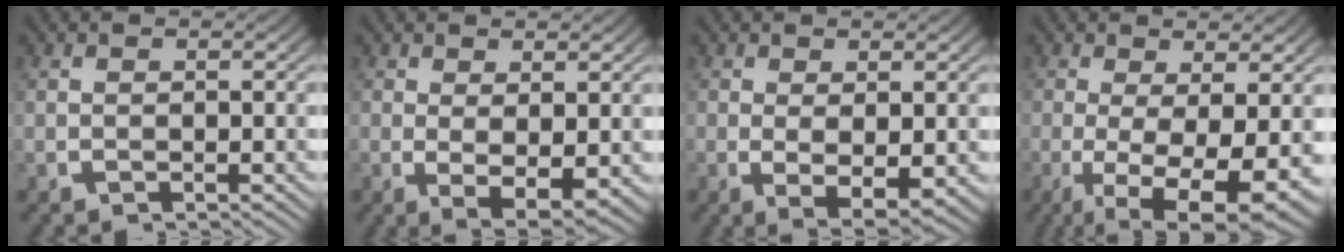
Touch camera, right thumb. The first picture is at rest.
{"total": 4.8, "force": [-0.9, 2.7, 3.8], "torque": [-0.071, -0.026, -0.004]}
{"total": 4.4, "force": [-1.0, 2.5, 3.5], "torque": [-0.066, -0.024, -0.007]}
{"total": 9.9, "force": [-3.1, 4.6, 8.2], "torque": [-0.136, -0.045, -0.030]}